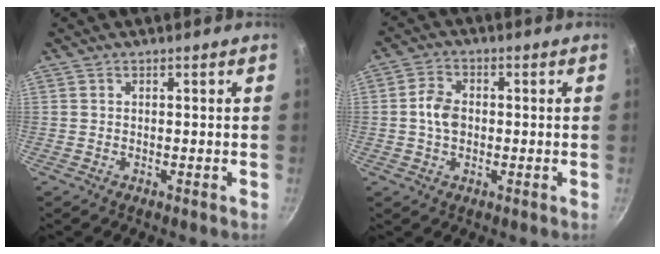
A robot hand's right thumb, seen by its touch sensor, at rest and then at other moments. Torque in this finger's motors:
{"motor_torque": [-0.17, 0.36, 0.60, -0.14, 0.02]}